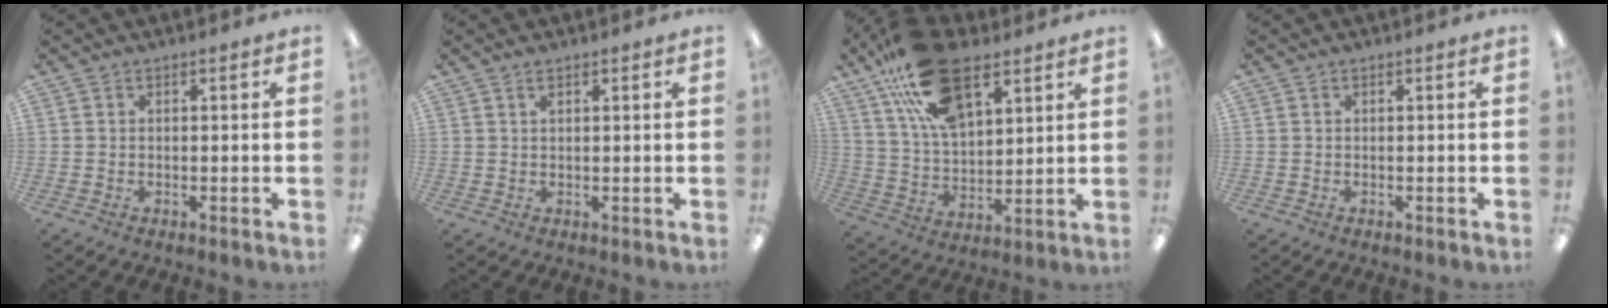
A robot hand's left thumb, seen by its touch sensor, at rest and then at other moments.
{"total": 1.1, "force": [0.6, 0.3, 0.8], "torque": [-0.019, 0.000, 0.011]}
{"total": 21.1, "force": [12.3, 10.7, 13.4], "torque": [-0.250, -0.044, 0.220]}
{"total": 0.0}